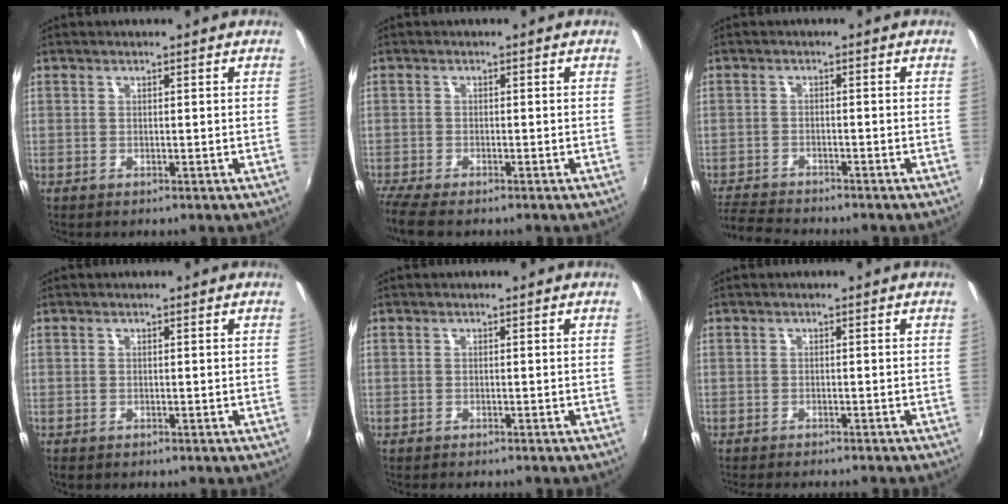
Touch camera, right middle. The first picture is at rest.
{"total": 5.1, "force": [-4.3, 0.8, 2.7], "torque": [-0.070, -0.029, -0.083]}
{"total": 7.0, "force": [-6.7, 0.9, 1.8], "torque": [-0.063, -0.019, -0.122]}
{"total": 0.9, "force": [-0.7, 0.4, 0.2], "torque": [-0.009, -0.004, -0.014]}
{"total": 1.3, "force": [-1.2, 0.0, 0.4], "torque": [-0.010, -0.010, -0.023]}
{"total": 5.6, "force": [-5.0, 0.6, 2.3], "torque": [-0.052, -0.016, -0.078]}